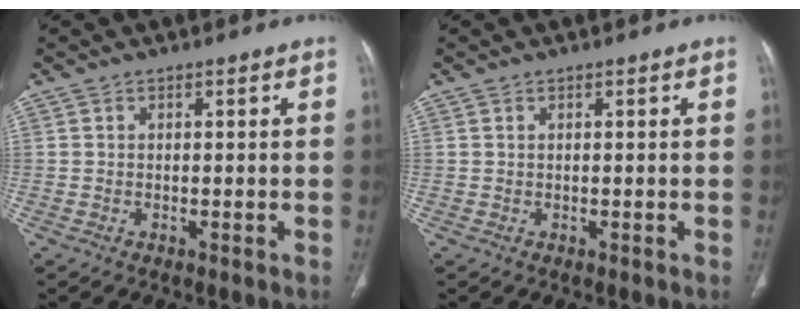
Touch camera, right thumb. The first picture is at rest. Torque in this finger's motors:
{"motor_torque": [-0.04, 0.04, -0.04, 0.05, 0.00]}